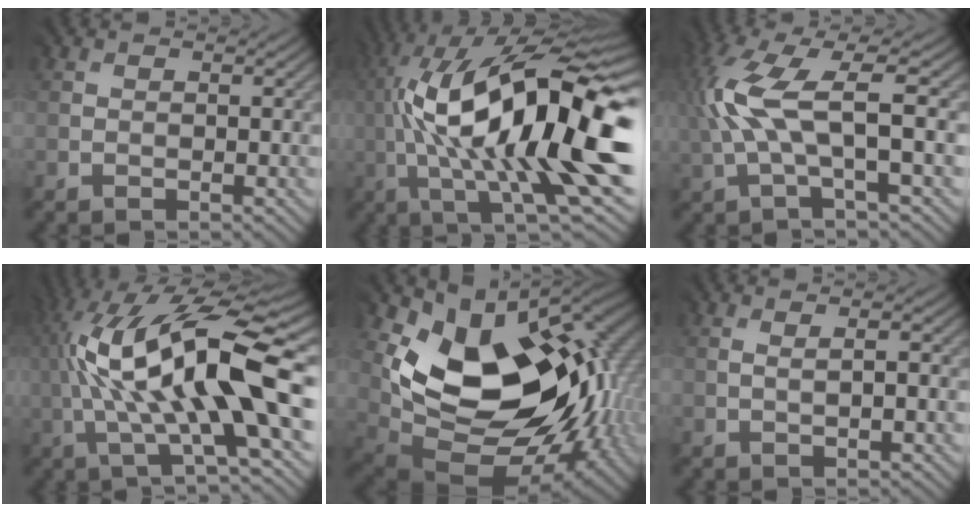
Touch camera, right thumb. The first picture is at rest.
{"total": 18.5, "force": [1.4, 5.1, 17.7], "torque": [-0.290, 0.026, 0.029]}
{"total": 8.6, "force": [0.9, 2.0, 8.4], "torque": [-0.189, 0.014, 0.018]}
{"total": 15.1, "force": [1.8, 3.6, 14.6], "torque": [-0.276, 0.028, 0.033]}
{"total": 15.1, "force": [4.1, 10.2, 10.3], "torque": [-0.139, -0.022, 0.096]}
{"total": 0.6, "force": [0.3, -0.5, 0.0], "torque": [0.000, 0.003, 0.009]}